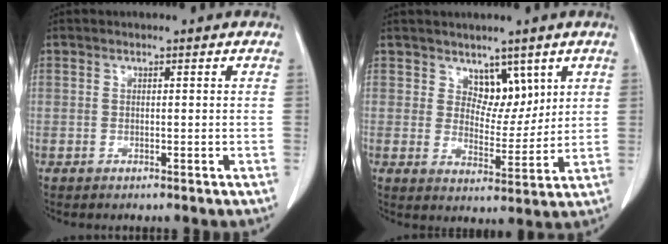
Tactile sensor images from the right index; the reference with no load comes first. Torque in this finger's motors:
{"motor_torque": [0.12, 0.09, 0.01, 0.01]}